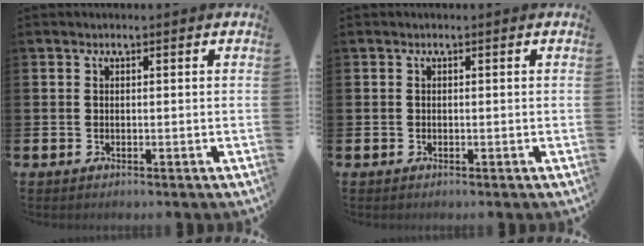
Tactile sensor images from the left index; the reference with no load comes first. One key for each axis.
{"total": 0.0}